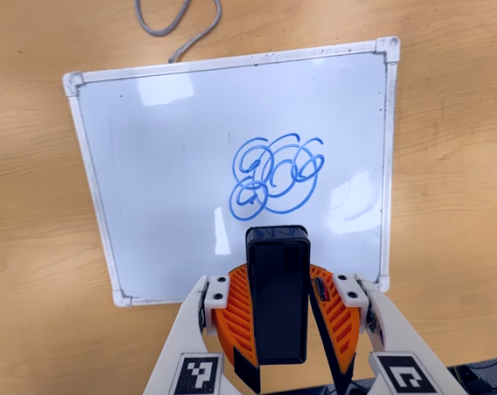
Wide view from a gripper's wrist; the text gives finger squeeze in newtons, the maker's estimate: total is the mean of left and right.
{"total": 6.7, "left": 6.6, "right": 6.8}